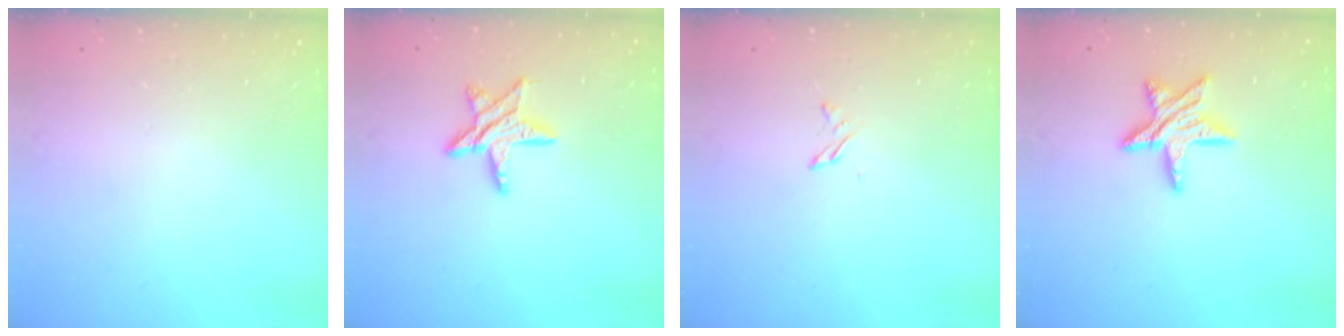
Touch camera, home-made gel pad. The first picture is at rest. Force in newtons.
{"total": 10.0, "press": 10.0, "slide": 0.8}
{"total": 2.6, "press": 2.6, "slide": 0.3}
{"total": 11.2, "press": 11.2, "slide": 0.8}